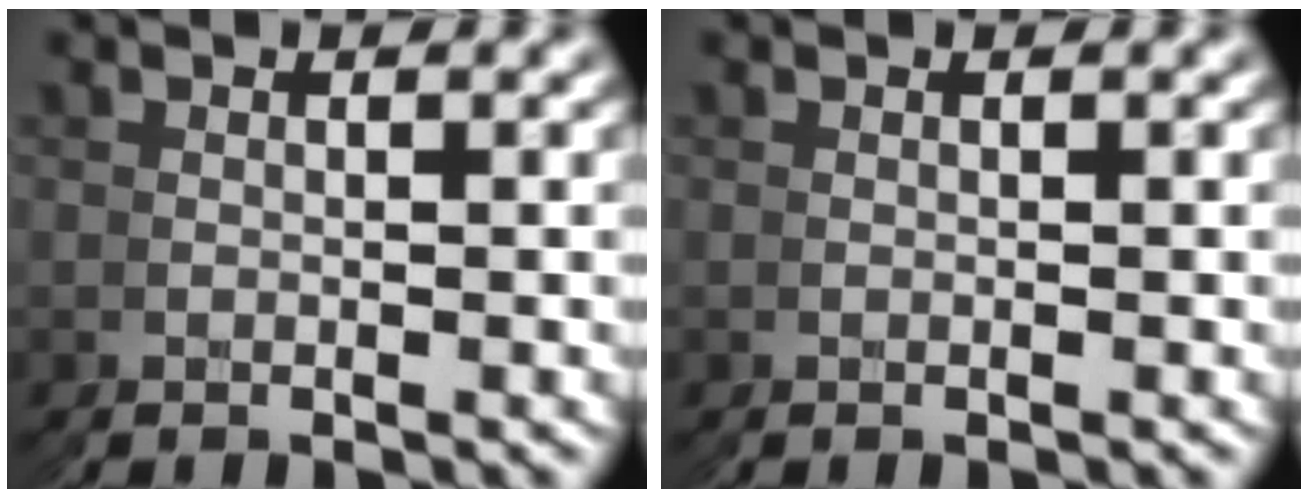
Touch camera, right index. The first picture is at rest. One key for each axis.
{"total": 0.0}